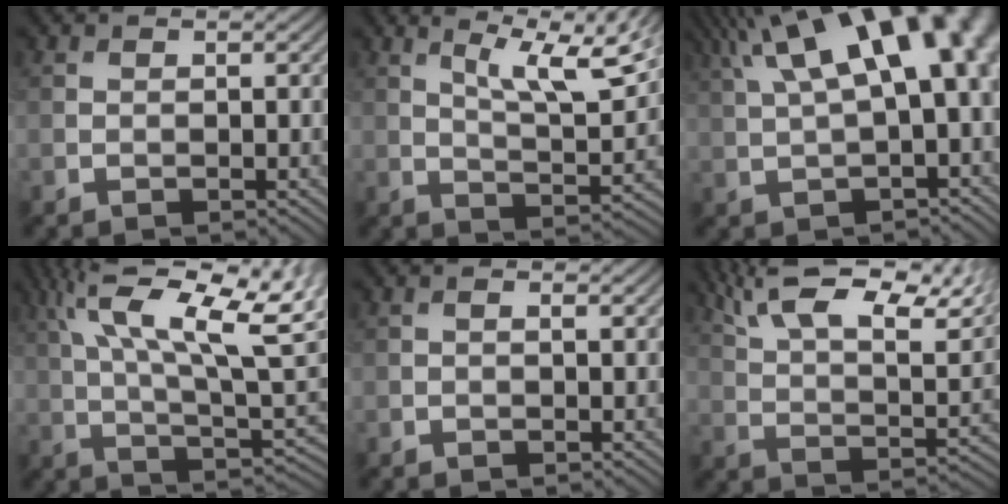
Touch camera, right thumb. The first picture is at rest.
{"total": 11.0, "force": [5.9, 3.0, 8.8], "torque": [-0.143, 0.001, 0.096]}
{"total": 15.2, "force": [5.1, 5.7, 13.1], "torque": [-0.200, 0.037, 0.089]}
{"total": 18.0, "force": [8.0, 6.1, 14.9], "torque": [-0.264, 0.035, 0.134]}
{"total": 0.7, "force": [0.2, 0.1, 0.6], "torque": [-0.010, 0.000, 0.002]}
{"total": 17.4, "force": [11.4, 5.5, 11.9], "torque": [-0.231, 0.022, 0.189]}